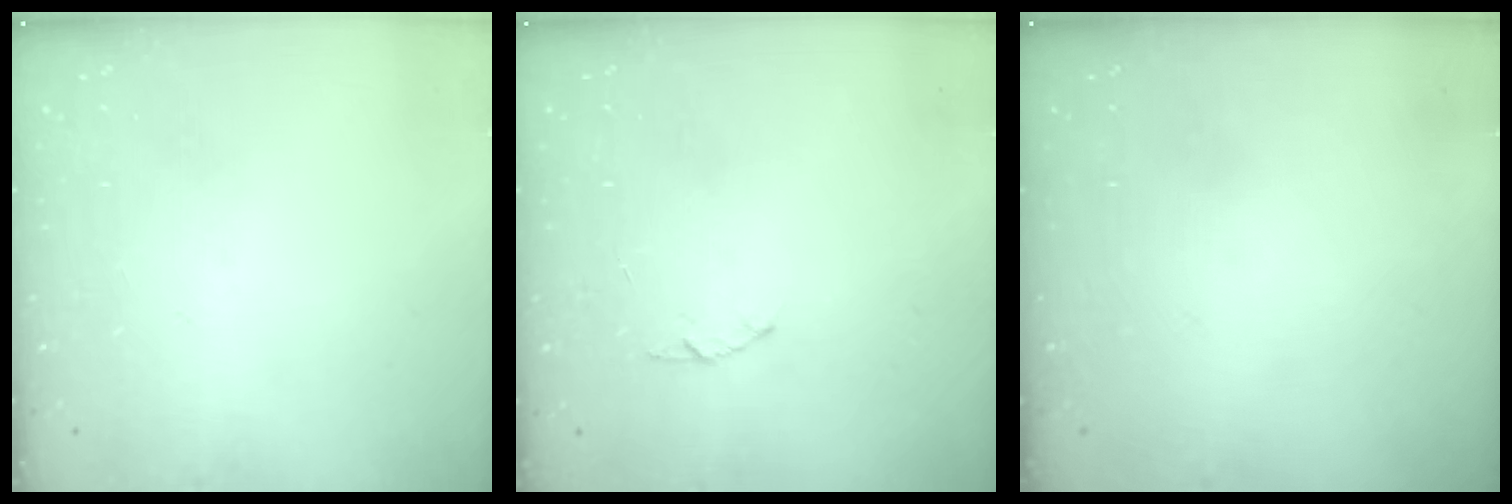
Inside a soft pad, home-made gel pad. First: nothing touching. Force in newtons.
{"total": 1.0, "press": 0.9, "slide": 0.3}
{"total": 0.0}